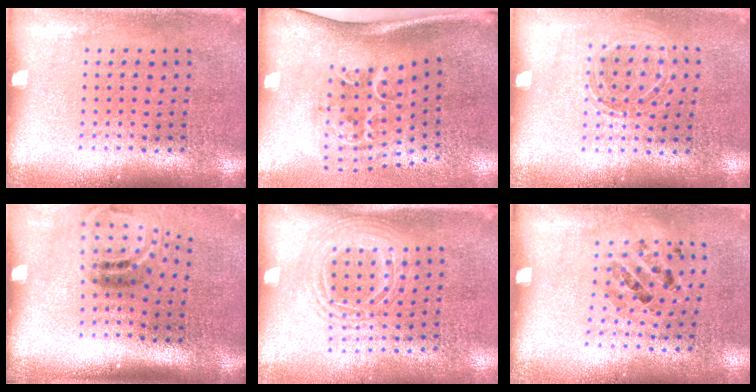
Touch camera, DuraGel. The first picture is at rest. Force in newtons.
{"total": 2.3, "press": 1.4, "slide": 1.9}
{"total": 1.1, "press": 1.0, "slide": 0.3}
{"total": 2.1, "press": 1.3, "slide": 1.7}
{"total": 1.5, "press": 1.3, "slide": 0.8}
{"total": 0.8, "press": 0.7, "slide": 0.4}